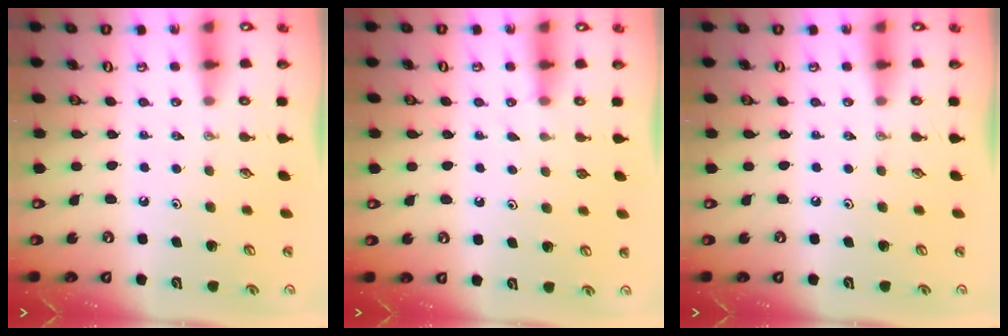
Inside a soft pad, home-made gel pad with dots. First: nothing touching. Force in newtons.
{"total": 1.7, "press": 1.6, "slide": 0.2}
{"total": 0.0}